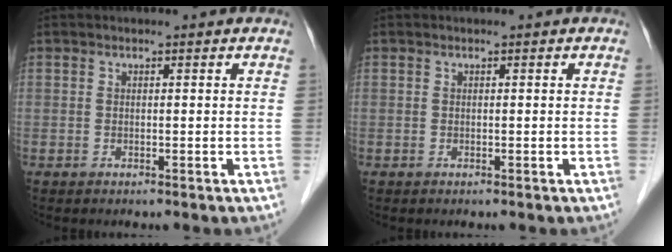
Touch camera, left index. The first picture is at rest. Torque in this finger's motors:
{"motor_torque": [0.00, 0.00, 0.00, 0.00]}